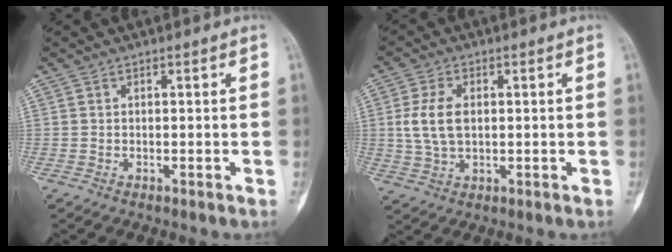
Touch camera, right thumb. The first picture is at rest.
{"total": 7.2, "force": [0.7, 4.4, 5.7], "torque": [-0.111, 0.002, 0.018]}